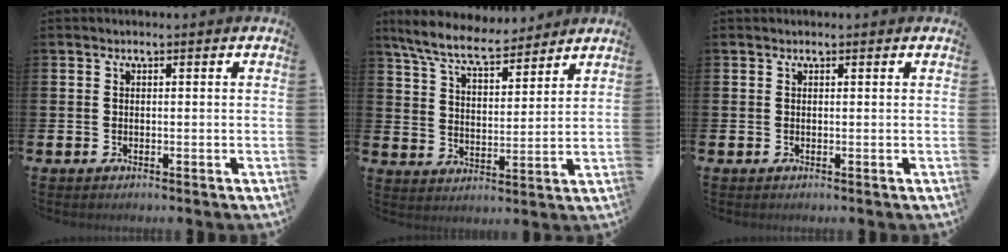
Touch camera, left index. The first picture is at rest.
{"total": 8.2, "force": [7.5, 1.6, 2.8], "torque": [-0.087, -0.035, 0.136]}
{"total": 0.0}